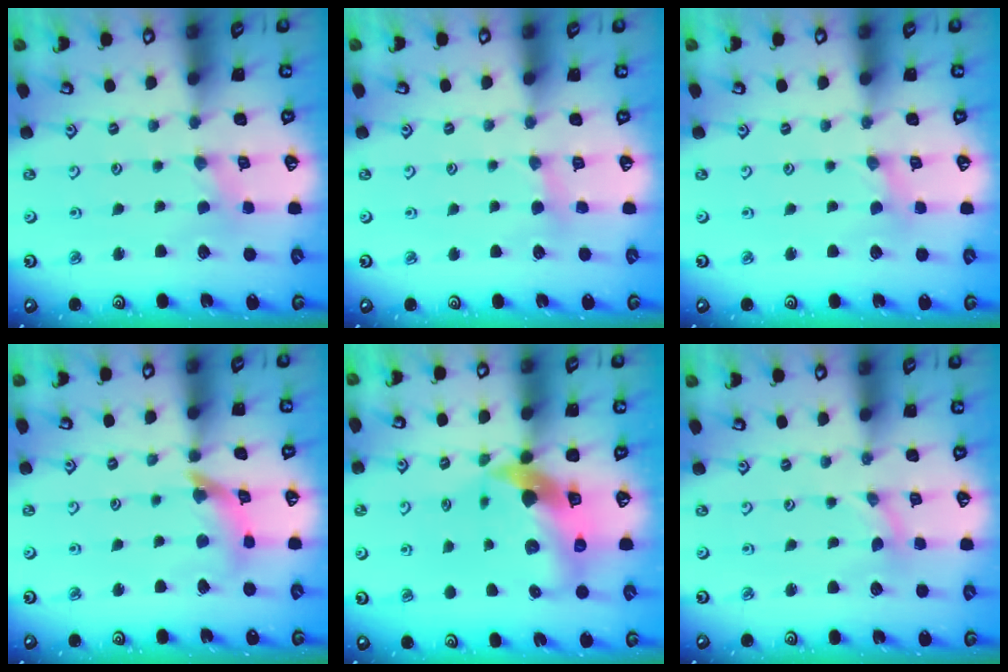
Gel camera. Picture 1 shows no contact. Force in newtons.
{"total": 3.4, "press": 3.4, "slide": 0.5}
{"total": 0.0}
{"total": 9.0, "press": 8.9, "slide": 0.9}
{"total": 12.5, "press": 12.4, "slide": 1.6}
{"total": 0.0}